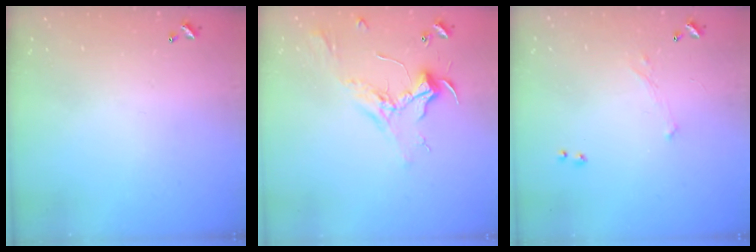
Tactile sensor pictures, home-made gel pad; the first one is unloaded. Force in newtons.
{"total": 2.4, "press": 2.3, "slide": 0.8}
{"total": 0.7, "press": 0.3, "slide": 0.6}